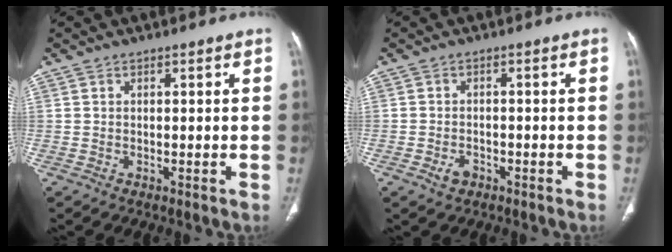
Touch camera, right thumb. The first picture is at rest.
{"total": 2.3, "force": [-1.2, 1.7, 1.1], "torque": [-0.017, 0.009, -0.016]}